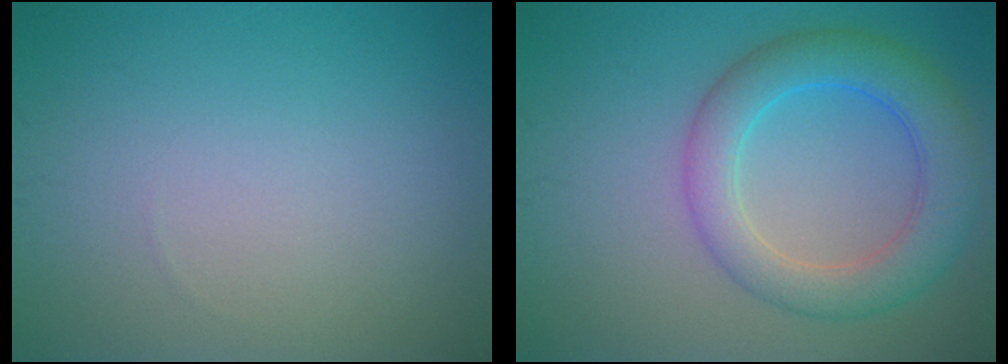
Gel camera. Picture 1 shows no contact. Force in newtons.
{"total": 6.0, "press": 6.0, "slide": 0.3}